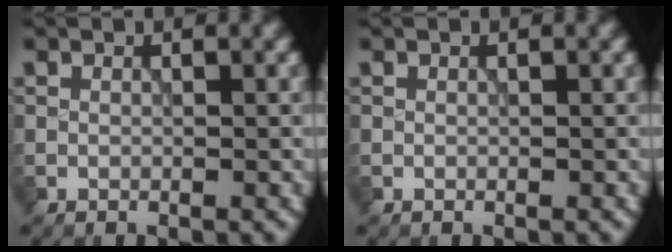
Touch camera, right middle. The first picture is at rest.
{"total": 0.0}